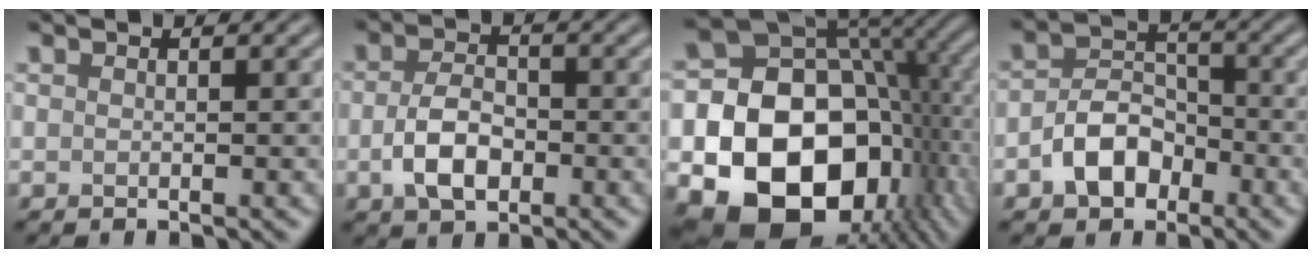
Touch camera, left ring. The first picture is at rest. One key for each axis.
{"total": 4.4, "fx": -1.1, "fy": 2.6, "fz": 3.3, "tx": -0.071, "ty": -0.001, "tz": -0.024}
{"total": 18.7, "fx": -4.8, "fy": 14.5, "fz": 10.9, "tx": -0.182, "ty": -0.023, "tz": -0.078}
{"total": 4.7, "fx": -2.2, "fy": 3.2, "fz": 2.7, "tx": -0.047, "ty": 0.006, "tz": -0.046}